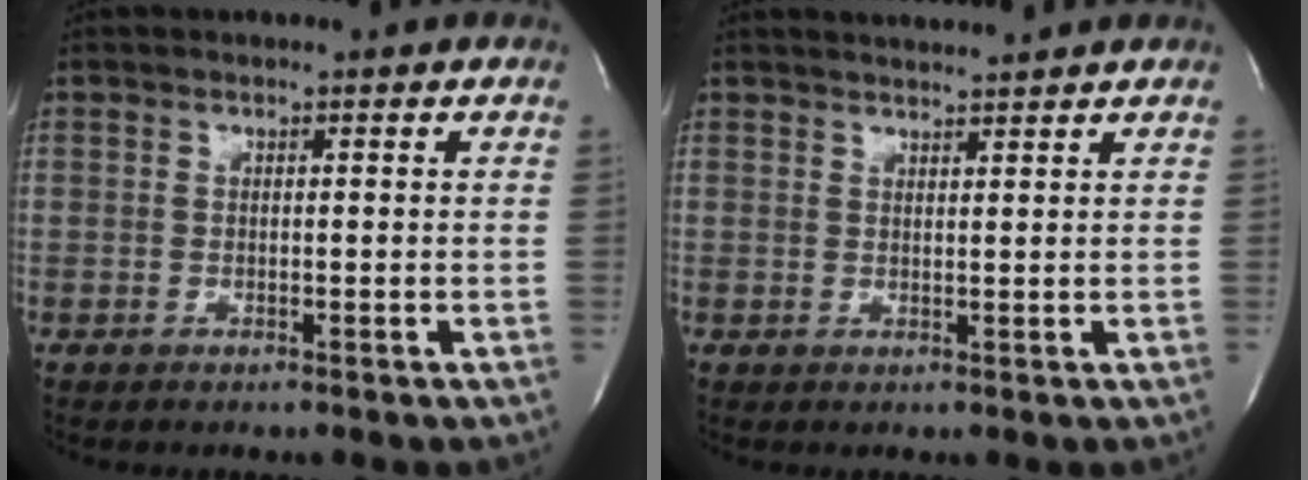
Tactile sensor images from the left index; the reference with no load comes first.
{"total": 4.0, "force": [3.9, -0.1, 0.8], "torque": [-0.018, 0.016, 0.059]}